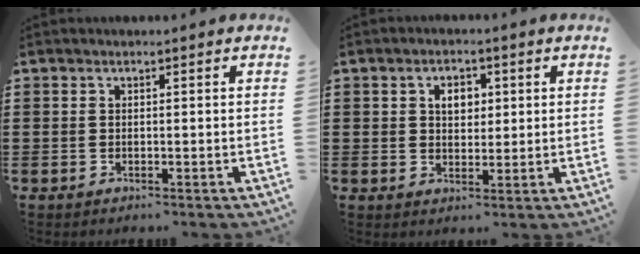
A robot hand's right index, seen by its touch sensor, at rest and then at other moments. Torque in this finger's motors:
{"motor_torque": [0.59, 0.15, 0.17, 0.07]}